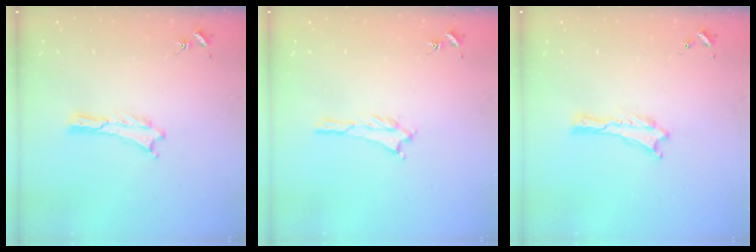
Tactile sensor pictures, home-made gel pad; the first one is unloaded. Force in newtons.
{"total": 1.4, "press": 1.4, "slide": 0.3}
{"total": 0.0}